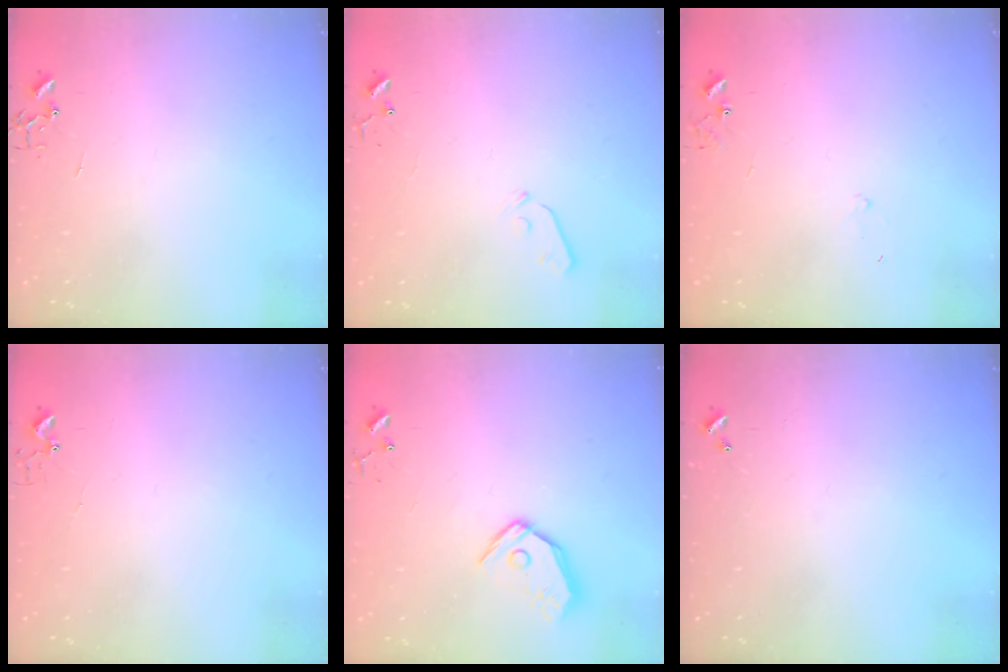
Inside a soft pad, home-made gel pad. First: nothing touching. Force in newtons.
{"total": 3.6, "press": 3.6, "slide": 0.6}
{"total": 7.4, "press": 7.4, "slide": 0.5}
{"total": 2.9, "press": 2.9, "slide": 0.3}
{"total": 11.1, "press": 11.0, "slide": 1.7}
{"total": 0.0}